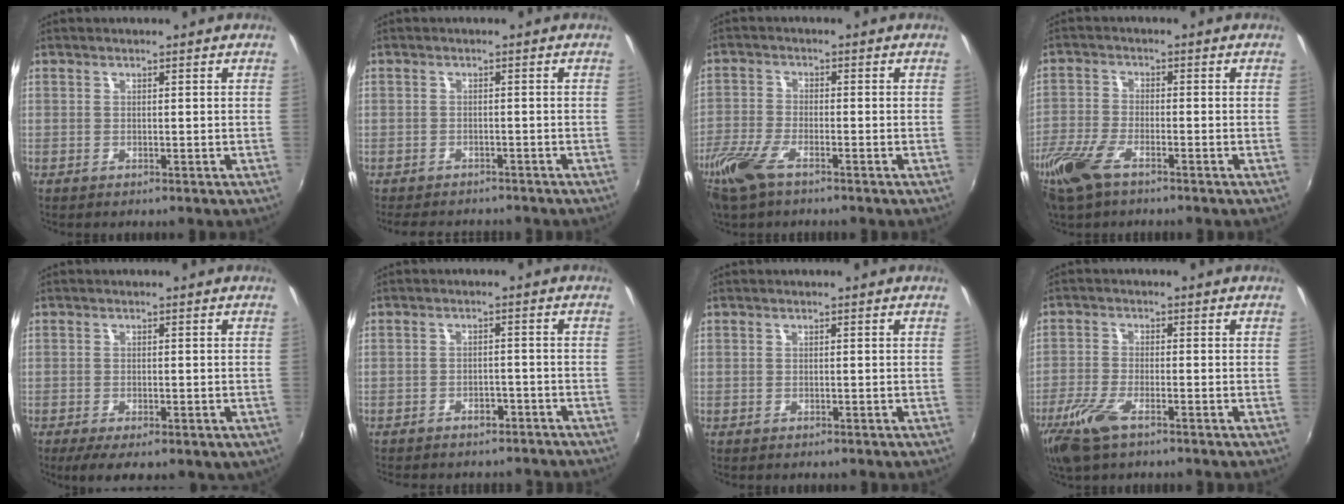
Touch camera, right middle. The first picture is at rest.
{"total": 5.8, "force": [-4.9, 2.6, 1.7], "torque": [-0.044, -0.004, -0.074]}
{"total": 8.1, "force": [-5.3, 2.8, 5.4], "torque": [-0.141, -0.016, -0.112]}
{"total": 9.1, "force": [-5.8, 3.5, 6.1], "torque": [-0.155, -0.019, -0.122]}
{"total": 6.9, "force": [-3.5, 2.8, 5.2], "torque": [-0.099, -0.029, -0.049]}
{"total": 7.8, "force": [-6.7, 3.1, 2.4], "torque": [-0.062, 0.000, -0.086]}
{"total": 0.0}
{"total": 7.6, "force": [-4.9, 2.4, 5.4], "torque": [-0.132, -0.020, -0.096]}